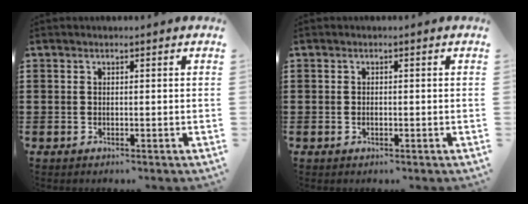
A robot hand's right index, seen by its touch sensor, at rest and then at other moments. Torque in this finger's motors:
{"motor_torque": [-0.39, 1.75, -0.03, 0.00]}